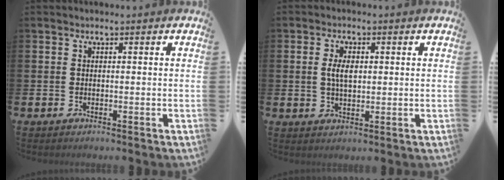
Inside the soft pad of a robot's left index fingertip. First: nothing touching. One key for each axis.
{"total": 3.4, "fx": 0.8, "fy": 1.8, "fz": 2.8, "tx": -0.049, "ty": 0.006, "tz": 0.009}